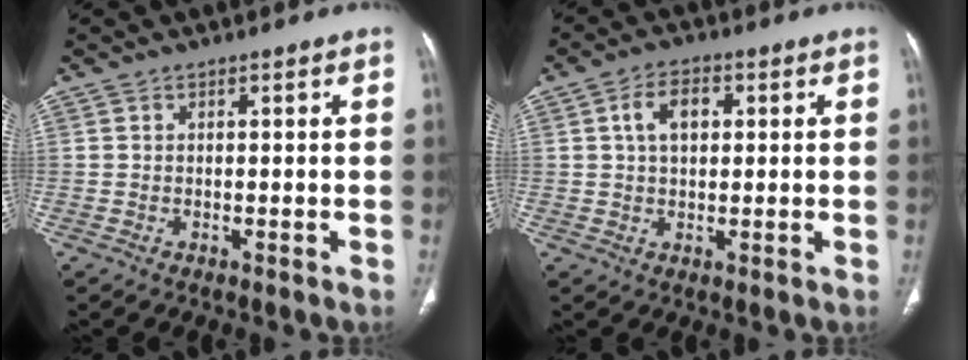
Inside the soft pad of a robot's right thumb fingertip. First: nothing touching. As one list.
[{"total": 6.0, "force": [1.5, 3.8, 4.4], "torque": [-0.068, 0.009, 0.023]}]